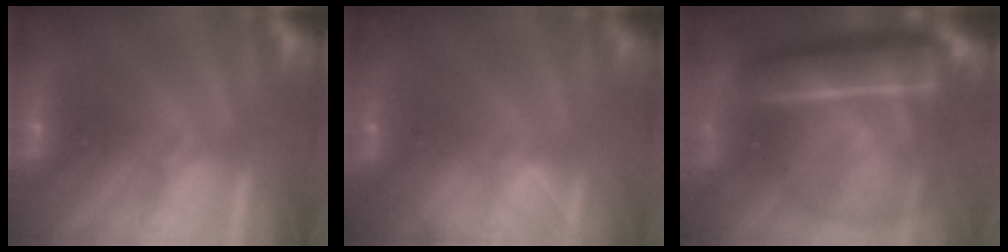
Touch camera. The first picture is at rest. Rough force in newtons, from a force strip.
{"total": 1.3}
{"total": 7.3}